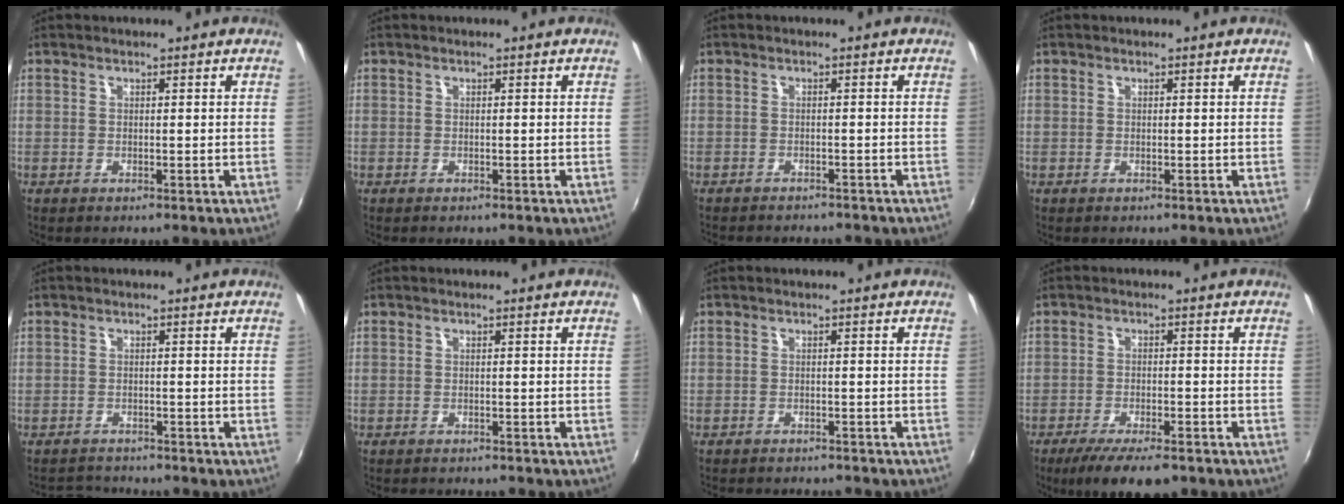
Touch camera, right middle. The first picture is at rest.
{"total": 0.0}
{"total": 5.8, "force": [-5.4, 1.4, 1.9], "torque": [-0.050, -0.015, -0.078]}
{"total": 0.0}
{"total": 3.3, "force": [-3.2, 0.9, -0.2], "torque": [-0.010, 0.005, -0.059]}
{"total": 2.9, "force": [-2.7, 0.5, 0.9], "torque": [-0.025, -0.014, -0.043]}
{"total": 6.0, "force": [-5.5, 1.4, 1.9], "torque": [-0.051, -0.015, -0.080]}
{"total": 9.8, "force": [-7.4, 2.5, 5.9], "torque": [-0.128, -0.028, -0.122]}